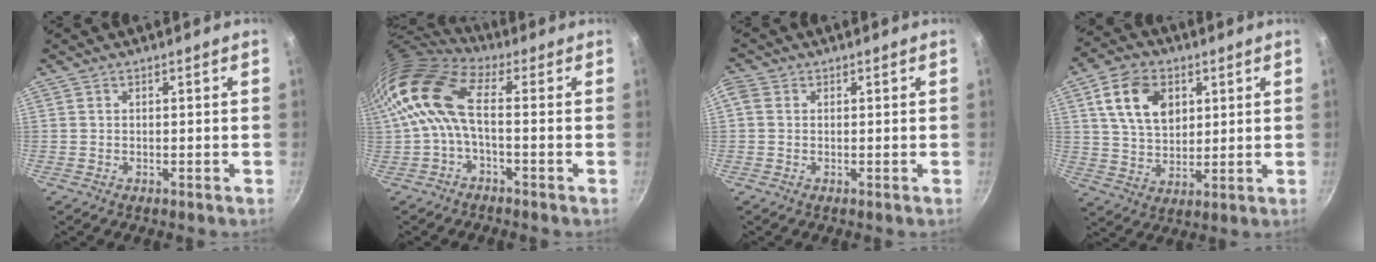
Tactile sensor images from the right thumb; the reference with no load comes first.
{"total": 10.8, "force": [0.3, 4.7, 9.8], "torque": [-0.200, 0.020, -0.008]}
{"total": 2.2, "force": [0.3, 1.9, 1.1], "torque": [-0.022, 0.007, 0.000]}
{"total": 11.2, "force": [3.8, 7.8, 7.1], "torque": [-0.102, -0.008, 0.069]}